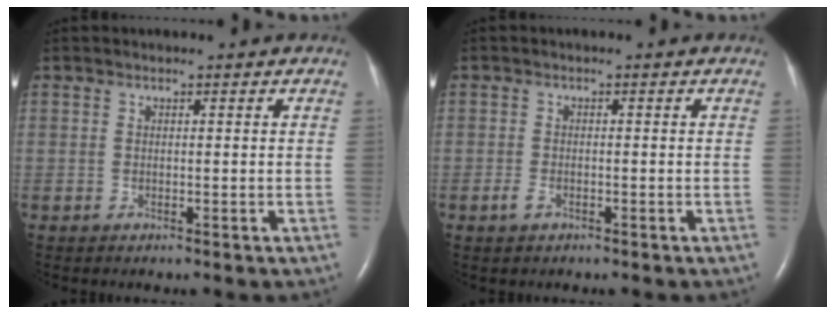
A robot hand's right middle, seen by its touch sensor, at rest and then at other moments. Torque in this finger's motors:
{"motor_torque": [-0.20, 0.04, 0.06, -0.01]}